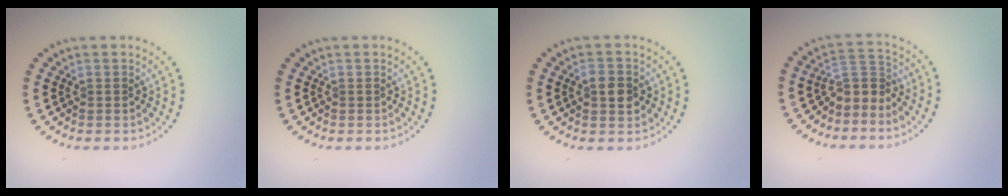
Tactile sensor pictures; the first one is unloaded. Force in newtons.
{"total": 0.0}
{"total": 2.5, "press": 2.5, "slide": 0.2}
{"total": 2.5, "press": 1.8, "slide": 1.7}